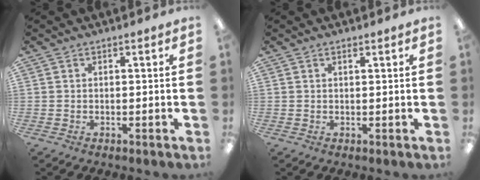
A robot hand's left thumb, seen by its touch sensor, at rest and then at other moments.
{"total": 0.8, "force": [0.6, 0.2, 0.5], "torque": [-0.003, -0.002, 0.009]}